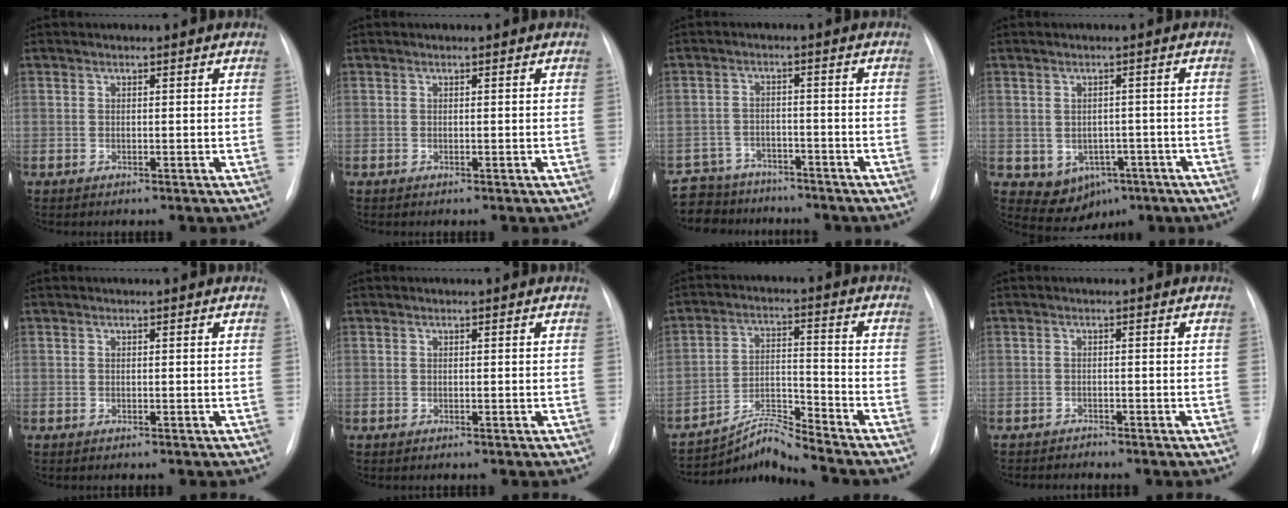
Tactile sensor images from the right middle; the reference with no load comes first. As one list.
[{"total": 0.0}, {"total": 8.8, "force": [-7.7, 4.3, 0.6], "torque": [-0.005, 0.020, -0.109]}, {"total": 6.8, "force": [-2.8, 5.4, 3.0], "torque": [-0.040, 0.019, -0.022]}, {"total": 0.0}, {"total": 0.0}, {"total": 7.2, "force": [-6.8, -2.2, 0.5], "torque": [-0.022, 0.007, -0.122]}, {"total": 1.2, "force": [-1.1, 0.2, -0.2], "torque": [0.011, -0.002, -0.017]}]